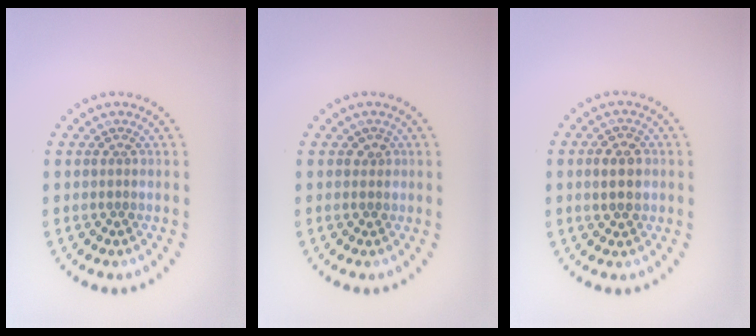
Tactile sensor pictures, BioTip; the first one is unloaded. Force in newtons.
{"total": 0.9, "press": 0.9, "slide": 0.2}
{"total": 2.8, "press": 2.8, "slide": 0.2}